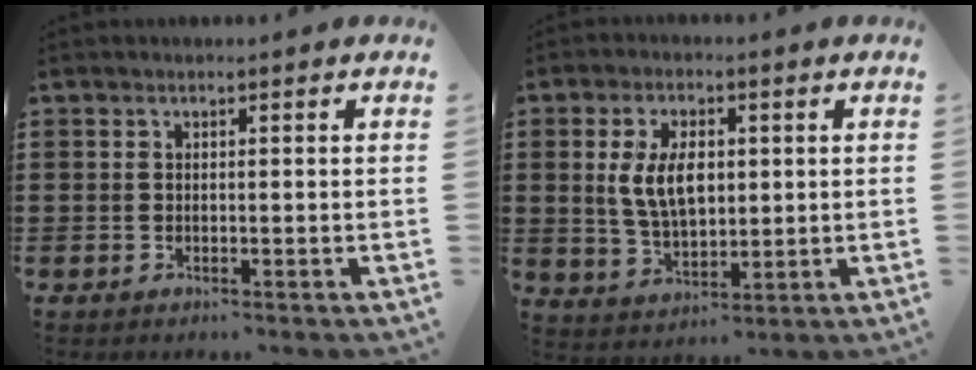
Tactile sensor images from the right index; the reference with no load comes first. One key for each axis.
{"total": 7.7, "fx": 1.1, "fy": 4.3, "fz": 6.3, "tx": -0.135, "ty": 0.006, "tz": 0.012}